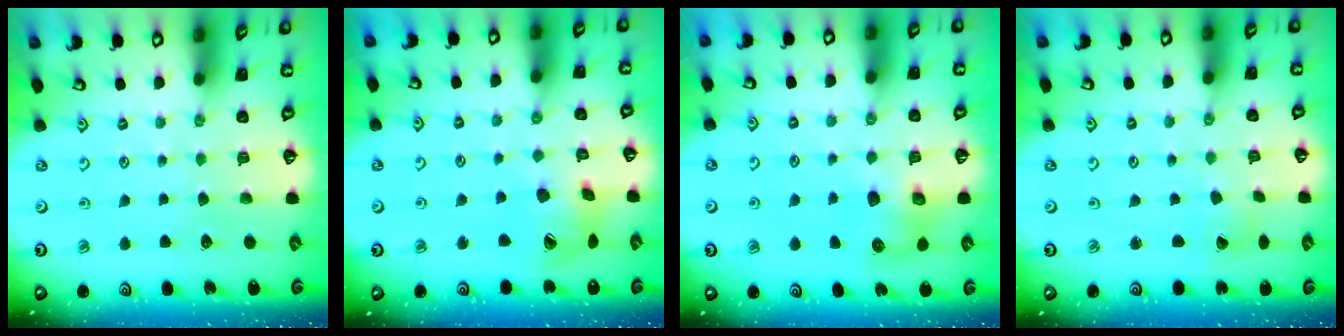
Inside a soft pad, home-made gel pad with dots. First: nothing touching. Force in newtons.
{"total": 13.1, "press": 13.0, "slide": 1.8}
{"total": 7.4, "press": 7.4, "slide": 0.8}
{"total": 2.9, "press": 2.9, "slide": 0.2}